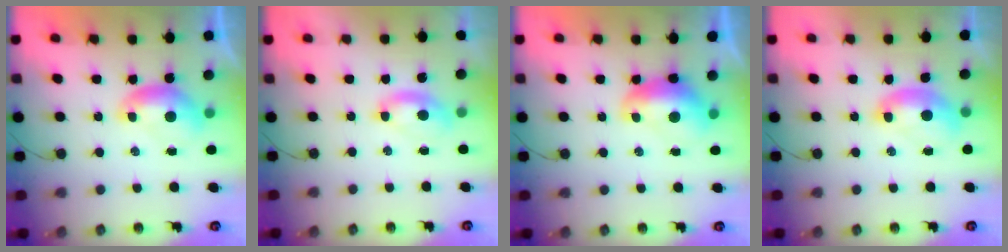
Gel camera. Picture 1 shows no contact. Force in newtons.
{"total": 1.5, "press": 1.4, "slide": 0.6}
{"total": 1.9, "press": 1.8, "slide": 0.6}
{"total": 1.8, "press": 1.7, "slide": 0.6}